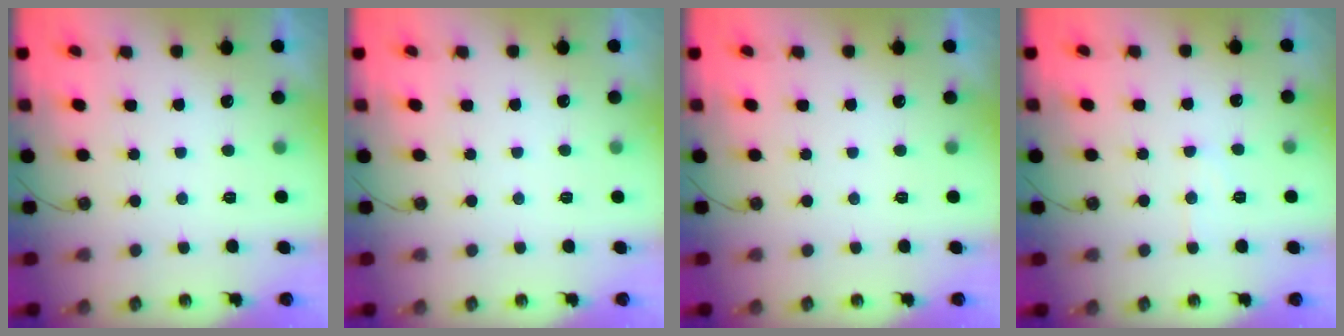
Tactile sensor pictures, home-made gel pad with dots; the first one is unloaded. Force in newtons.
{"total": 2.3, "press": 2.3, "slide": 0.4}
{"total": 0.0}
{"total": 5.9, "press": 5.9, "slide": 0.3}